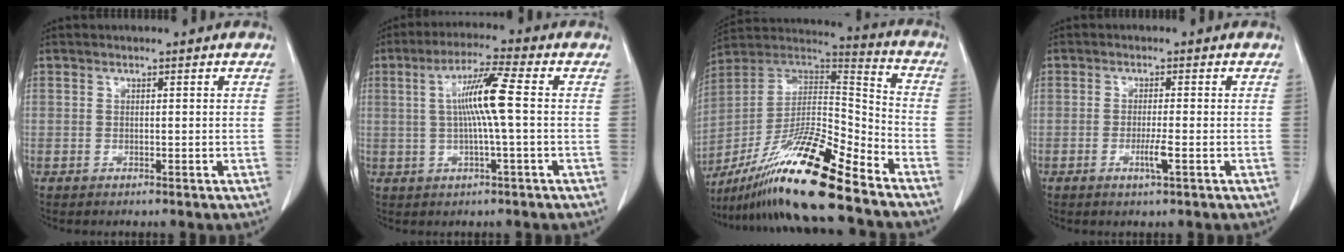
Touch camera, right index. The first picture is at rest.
{"total": 8.0, "force": [0.5, -0.6, 8.0], "torque": [-0.149, 0.007, 0.008]}
{"total": 20.0, "force": [-14.4, 1.2, 13.9], "torque": [-0.258, -0.003, -0.260]}
{"total": 2.6, "force": [-1.0, -0.2, 2.4], "torque": [-0.047, -0.004, -0.018]}